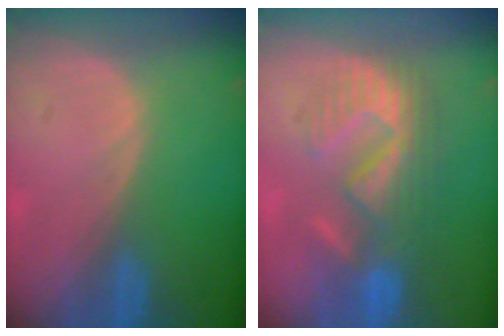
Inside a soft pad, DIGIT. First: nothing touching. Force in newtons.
{"total": 8.8, "press": 8.7, "slide": 1.4}